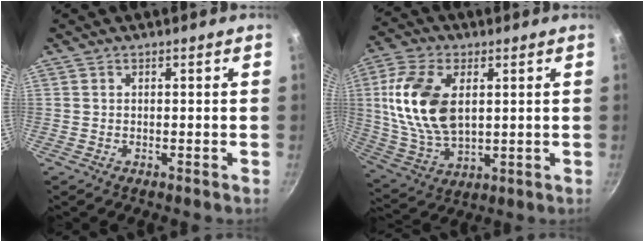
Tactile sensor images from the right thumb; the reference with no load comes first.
{"total": 16.3, "force": [3.2, 9.5, 12.9], "torque": [-0.241, -0.008, 0.068]}